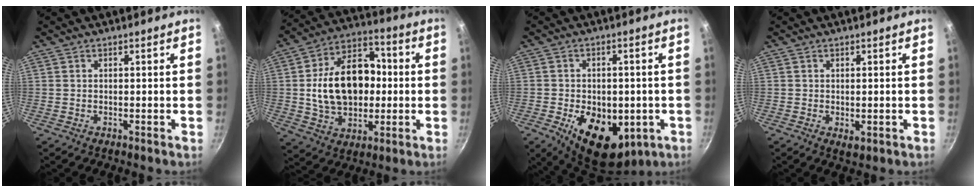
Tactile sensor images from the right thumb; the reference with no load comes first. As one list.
[{"total": 19.6, "force": [0.3, 13.8, 14.0], "torque": [-0.202, 0.033, 0.005]}, {"total": 15.4, "force": [-4.7, 9.6, 11.0], "torque": [-0.137, -0.009, -0.053]}, {"total": 2.0, "force": [-0.2, 1.1, 1.7], "torque": [-0.026, -0.007, -0.002]}]